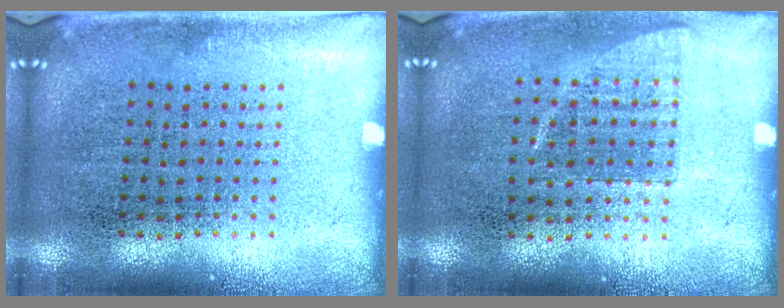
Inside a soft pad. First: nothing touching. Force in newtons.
{"total": 0.7, "press": 0.7, "slide": 0.2}